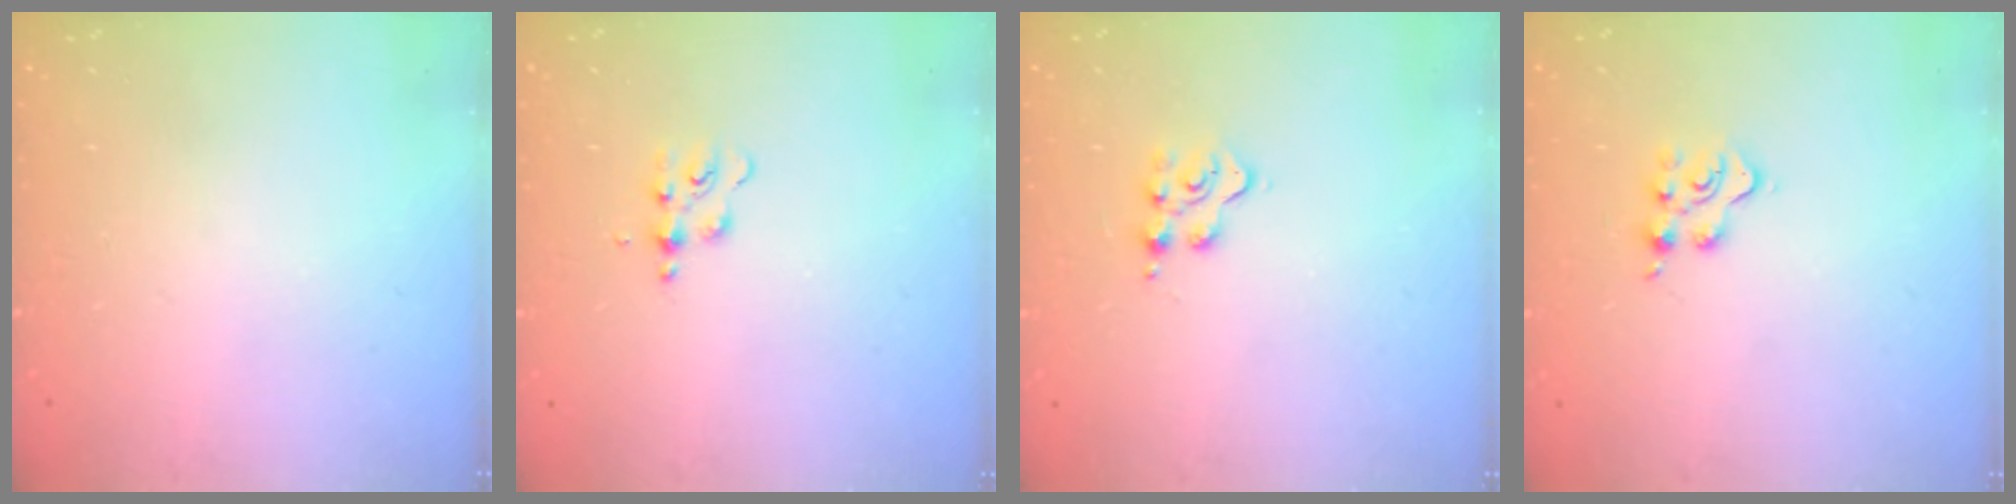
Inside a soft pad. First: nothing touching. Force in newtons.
{"total": 4.0, "press": 3.9, "slide": 0.5}
{"total": 4.2, "press": 4.1, "slide": 0.5}
{"total": 5.1, "press": 5.0, "slide": 0.5}